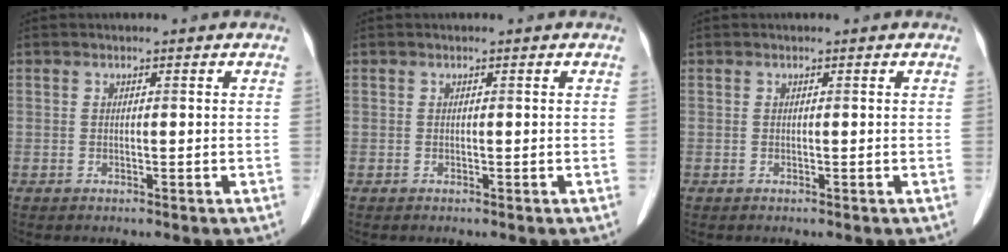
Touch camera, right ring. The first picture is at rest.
{"total": 0.0}
{"total": 0.0}